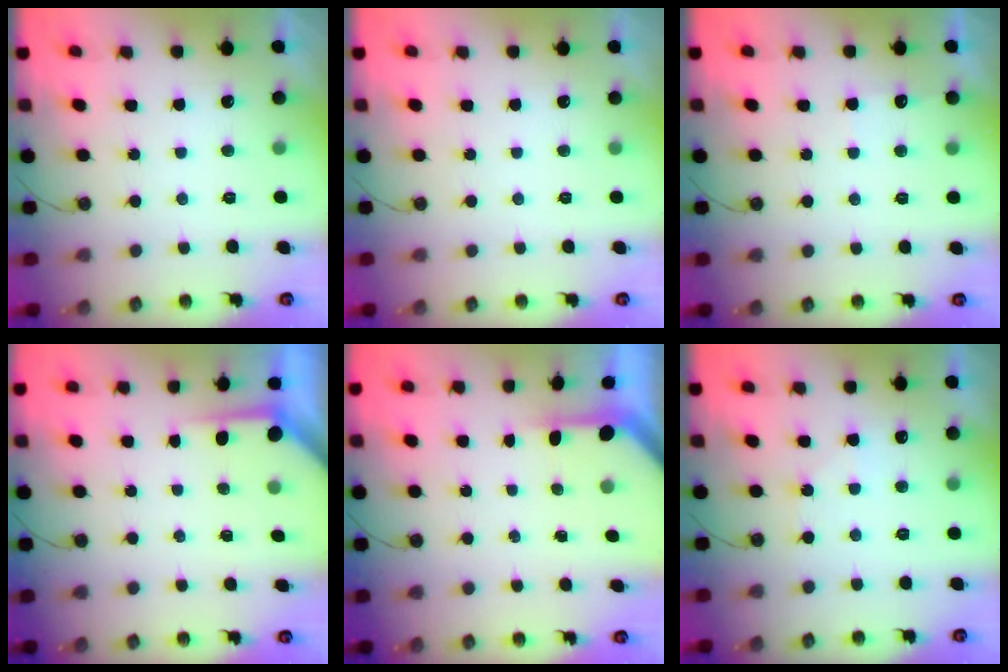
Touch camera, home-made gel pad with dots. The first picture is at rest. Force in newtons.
{"total": 0.0}
{"total": 4.3, "press": 4.2, "slide": 0.7}
{"total": 3.4, "press": 3.3, "slide": 0.3}
{"total": 2.8, "press": 2.8, "slide": 0.2}
{"total": 4.5, "press": 4.5, "slide": 0.6}